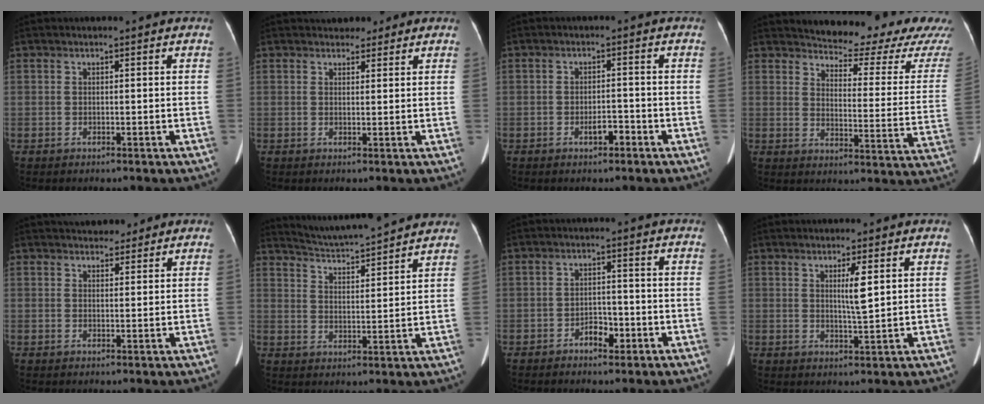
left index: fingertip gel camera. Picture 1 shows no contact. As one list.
[{"total": 4.0, "force": [3.3, 2.1, 1.1], "torque": [0.000, 0.009, 0.040]}, {"total": 2.6, "force": [-1.6, 0.9, 1.8], "torque": [-0.029, 0.004, -0.026]}, {"total": 17.3, "force": [16.2, 2.2, 5.5], "torque": [-0.061, -0.081, 0.172]}, {"total": 6.2, "force": [5.4, 2.3, 2.0], "torque": [-0.014, 0.013, 0.071]}, {"total": 12.7, "force": [12.1, 0.3, 4.0], "torque": [-0.075, 0.019, 0.178]}, {"total": 3.3, "force": [-1.9, 1.7, 2.1], "torque": [-0.031, 0.008, -0.031]}, {"total": 3.6, "force": [1.3, -0.2, 3.4], "torque": [-0.061, -0.007, 0.022]}]